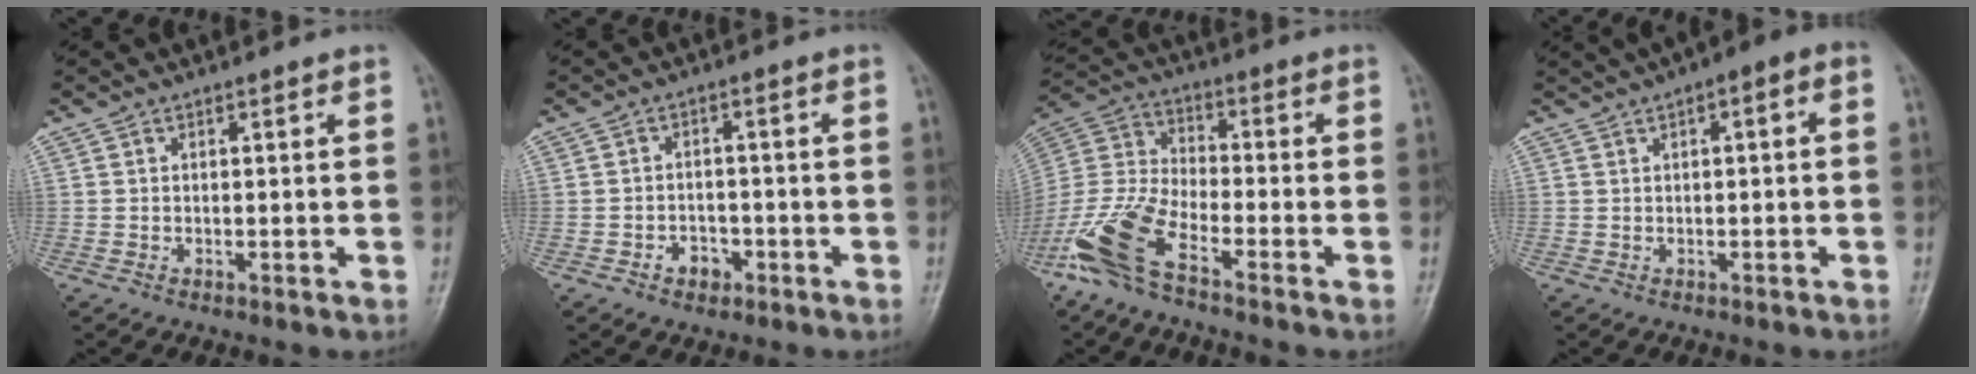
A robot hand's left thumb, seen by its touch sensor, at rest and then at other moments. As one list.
[{"total": 3.5, "force": [-1.8, 2.6, 1.5], "torque": [-0.005, 0.018, -0.026]}, {"total": 12.6, "force": [-8.0, 4.0, 8.8], "torque": [-0.203, 0.038, -0.166]}, {"total": 5.9, "force": [1.8, 2.4, 5.1], "torque": [-0.069, 0.030, 0.016]}]